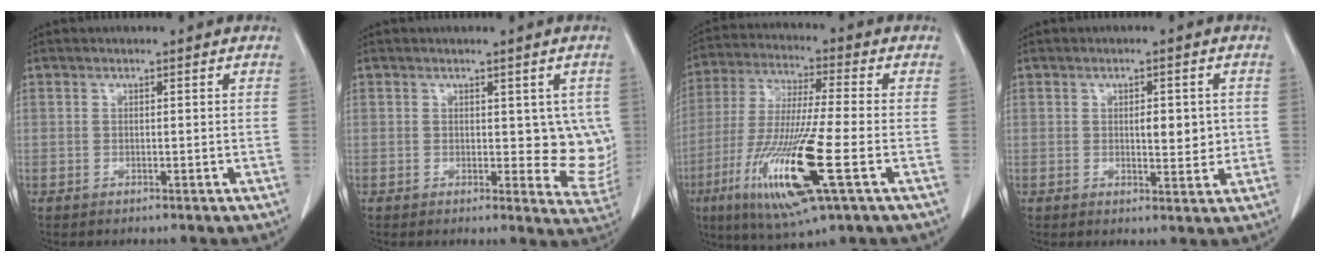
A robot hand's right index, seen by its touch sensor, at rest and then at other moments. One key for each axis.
{"total": 6.3, "fx": 0.9, "fy": 3.5, "fz": 5.2, "tx": -0.034, "ty": -0.008, "tz": 0.013}
{"total": 17.2, "fx": -6.1, "fy": 1.0, "fz": 16.0, "tx": -0.334, "ty": -0.034, "tz": -0.112}
{"total": 4.1, "fx": 0.4, "fy": 1.7, "fz": 3.8, "tx": -0.053, "ty": -0.003, "tz": 0.009}